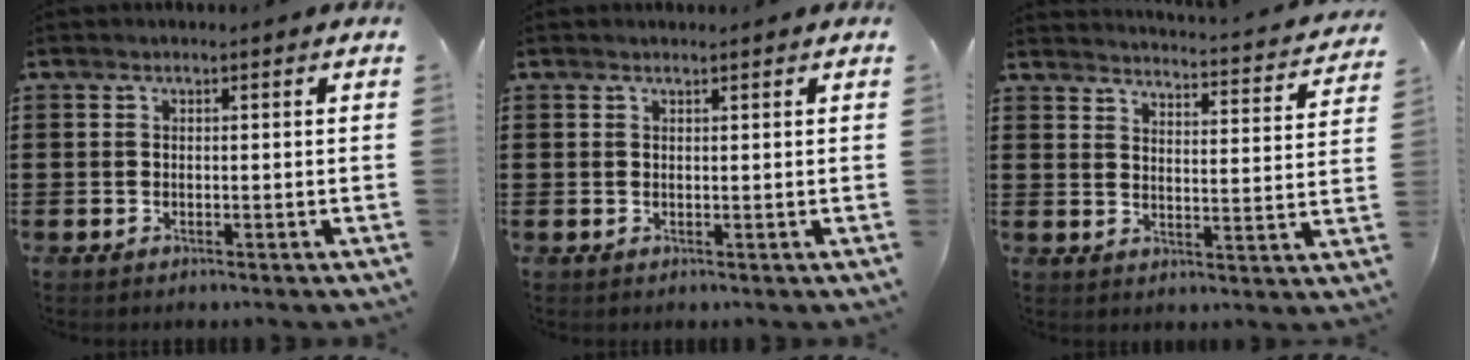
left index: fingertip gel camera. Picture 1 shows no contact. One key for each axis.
{"total": 0.5, "fx": 0.4, "fy": 0.0, "fz": 0.3, "tx": -0.007, "ty": -0.001, "tz": 0.009}
{"total": 2.9, "fx": 2.9, "fy": -0.5, "fz": 0.5, "tx": -0.021, "ty": -0.033, "tz": 0.041}